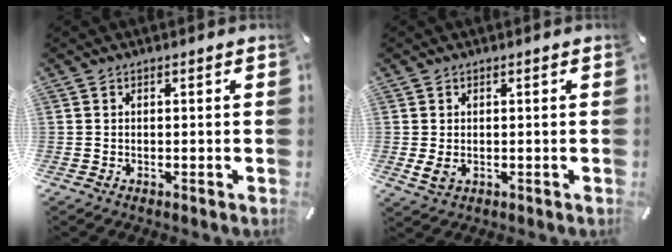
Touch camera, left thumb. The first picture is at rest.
{"total": 2.2, "force": [-0.1, 1.5, 1.7], "torque": [-0.035, -0.005, -0.005]}